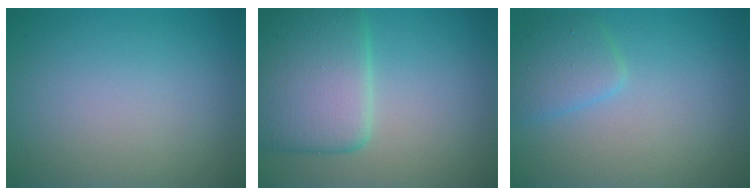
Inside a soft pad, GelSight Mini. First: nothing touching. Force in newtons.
{"total": 6.9, "press": 6.9, "slide": 0.5}
{"total": 2.4, "press": 2.4, "slide": 0.0}